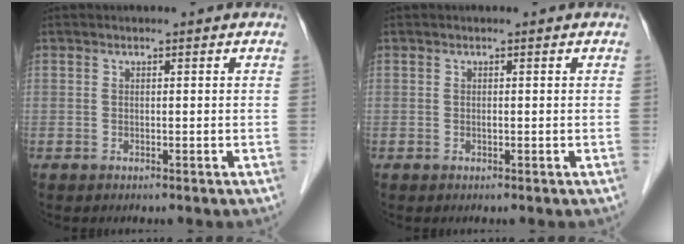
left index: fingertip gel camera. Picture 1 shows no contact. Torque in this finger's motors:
{"motor_torque": [0.06, 0.27, 0.00, 0.00]}